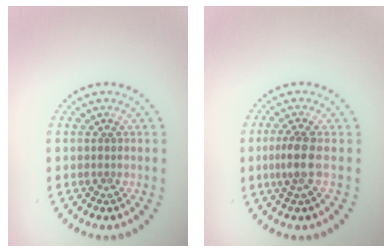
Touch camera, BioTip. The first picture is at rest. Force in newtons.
{"total": 2.4, "press": 1.9, "slide": 1.5}